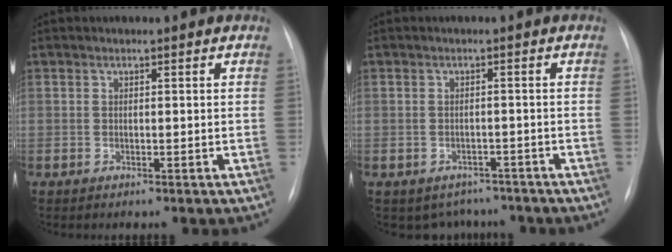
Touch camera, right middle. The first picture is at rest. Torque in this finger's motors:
{"motor_torque": [-0.21, 0.08, -0.02, 0.00]}